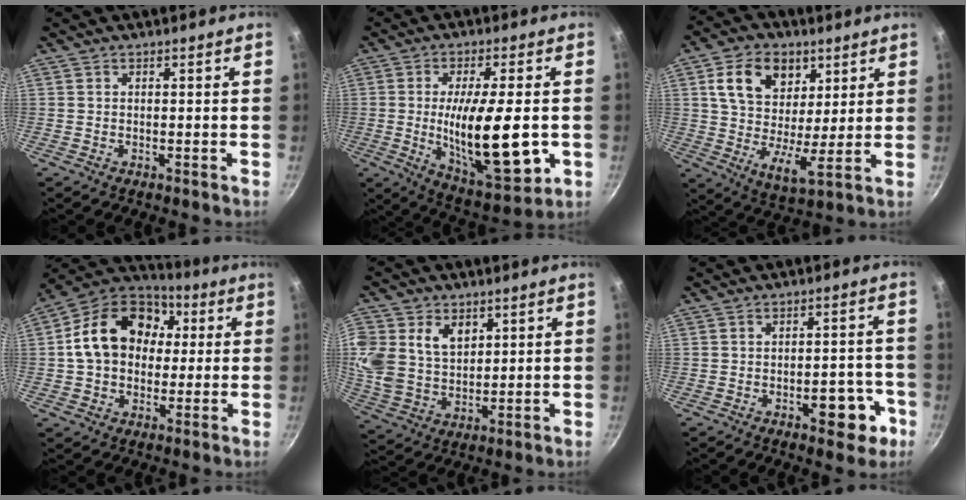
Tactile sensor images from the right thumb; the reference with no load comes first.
{"total": 19.2, "force": [-2.1, 6.3, 18.0], "torque": [-0.283, -0.011, -0.026]}
{"total": 14.6, "force": [5.8, 9.6, 9.3], "torque": [-0.134, -0.021, 0.097]}
{"total": 18.7, "force": [2.7, 14.3, 11.7], "torque": [-0.177, 0.035, 0.033]}
{"total": 15.8, "force": [5.2, 11.9, 9.0], "torque": [-0.201, -0.005, 0.107]}
{"total": 8.2, "force": [-3.6, 4.0, 6.2], "torque": [-0.050, 0.027, -0.041]}